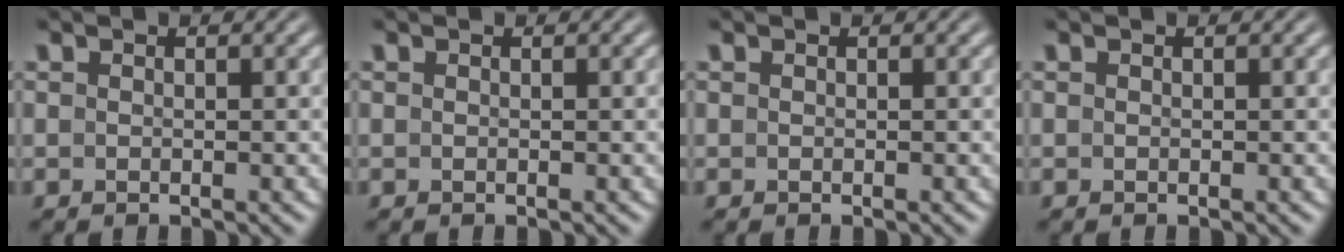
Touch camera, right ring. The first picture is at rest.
{"total": 0.0}
{"total": 0.0}
{"total": 0.0}